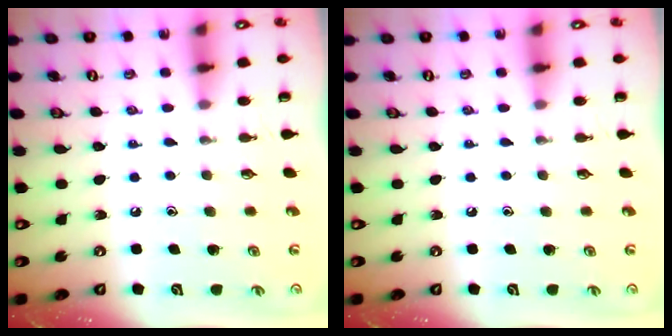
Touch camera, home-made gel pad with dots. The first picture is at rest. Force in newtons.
{"total": 0.0}